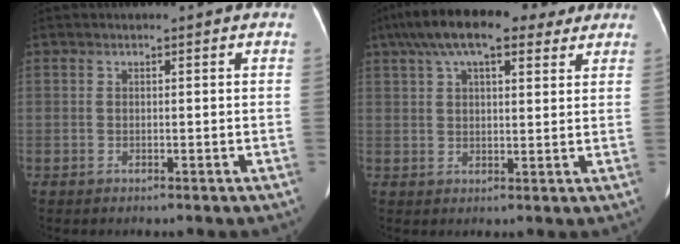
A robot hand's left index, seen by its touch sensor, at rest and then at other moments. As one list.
[{"total": 14.7, "force": [10.1, 4.8, 9.5], "torque": [-0.174, 0.065, 0.163]}]